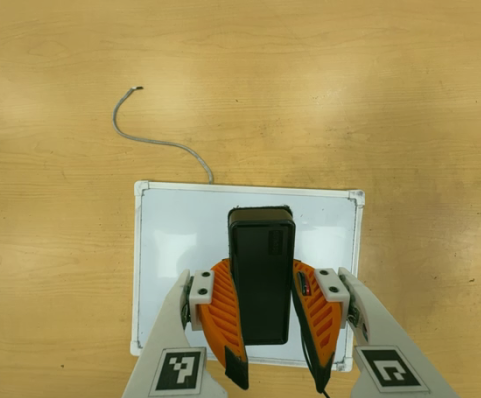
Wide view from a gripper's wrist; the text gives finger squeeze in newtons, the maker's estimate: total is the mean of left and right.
{"total": 8.3, "left": 6.9, "right": 9.6}